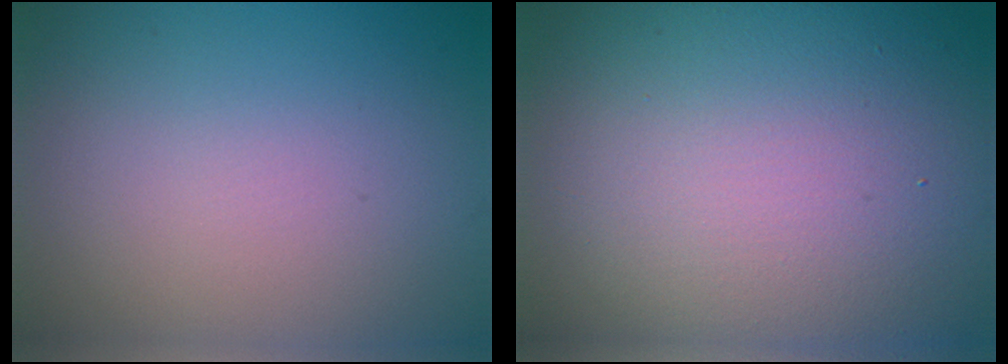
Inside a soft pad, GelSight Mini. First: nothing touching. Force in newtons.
{"total": 21.0, "press": 20.9, "slide": 1.1}